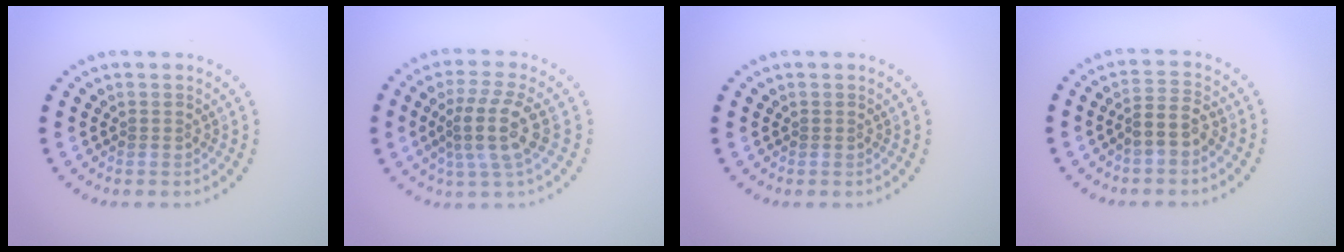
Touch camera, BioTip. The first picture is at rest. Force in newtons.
{"total": 4.0, "press": 3.3, "slide": 2.2}
{"total": 0.0}
{"total": 2.4, "press": 2.2, "slide": 1.2}